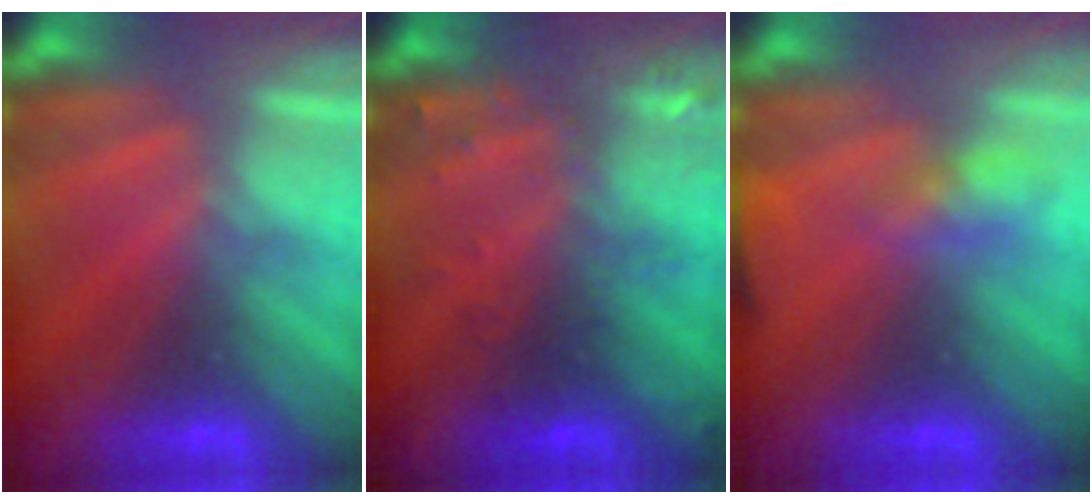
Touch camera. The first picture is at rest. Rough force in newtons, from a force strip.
{"total": 2.9}
{"total": 4.9}